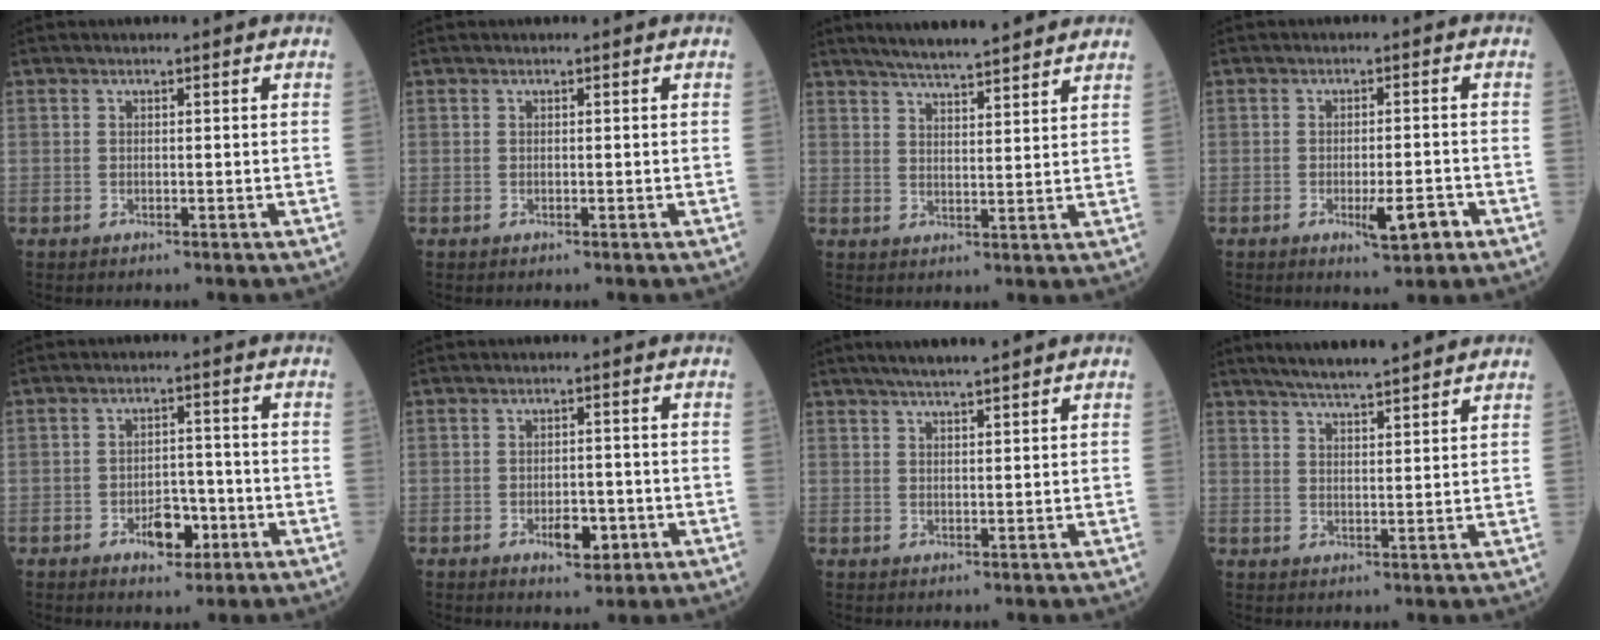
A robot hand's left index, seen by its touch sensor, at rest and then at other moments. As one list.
[{"total": 0.0}, {"total": 11.3, "force": [10.0, 0.9, 5.1], "torque": [-0.080, 0.020, 0.139]}, {"total": 4.6, "force": [-2.2, 1.0, 3.9], "torque": [-0.058, -0.001, -0.029]}, {"total": 5.1, "force": [-2.5, 2.7, 3.5], "torque": [-0.051, 0.008, -0.037]}, {"total": 4.2, "force": [-1.8, 2.0, 3.2], "torque": [-0.046, 0.002, -0.020]}, {"total": 5.1, "force": [4.1, -0.3, 2.9], "torque": [-0.050, 0.018, 0.073]}, {"total": 9.9, "force": [8.7, 0.4, 4.7], "torque": [-0.074, 0.021, 0.124]}]